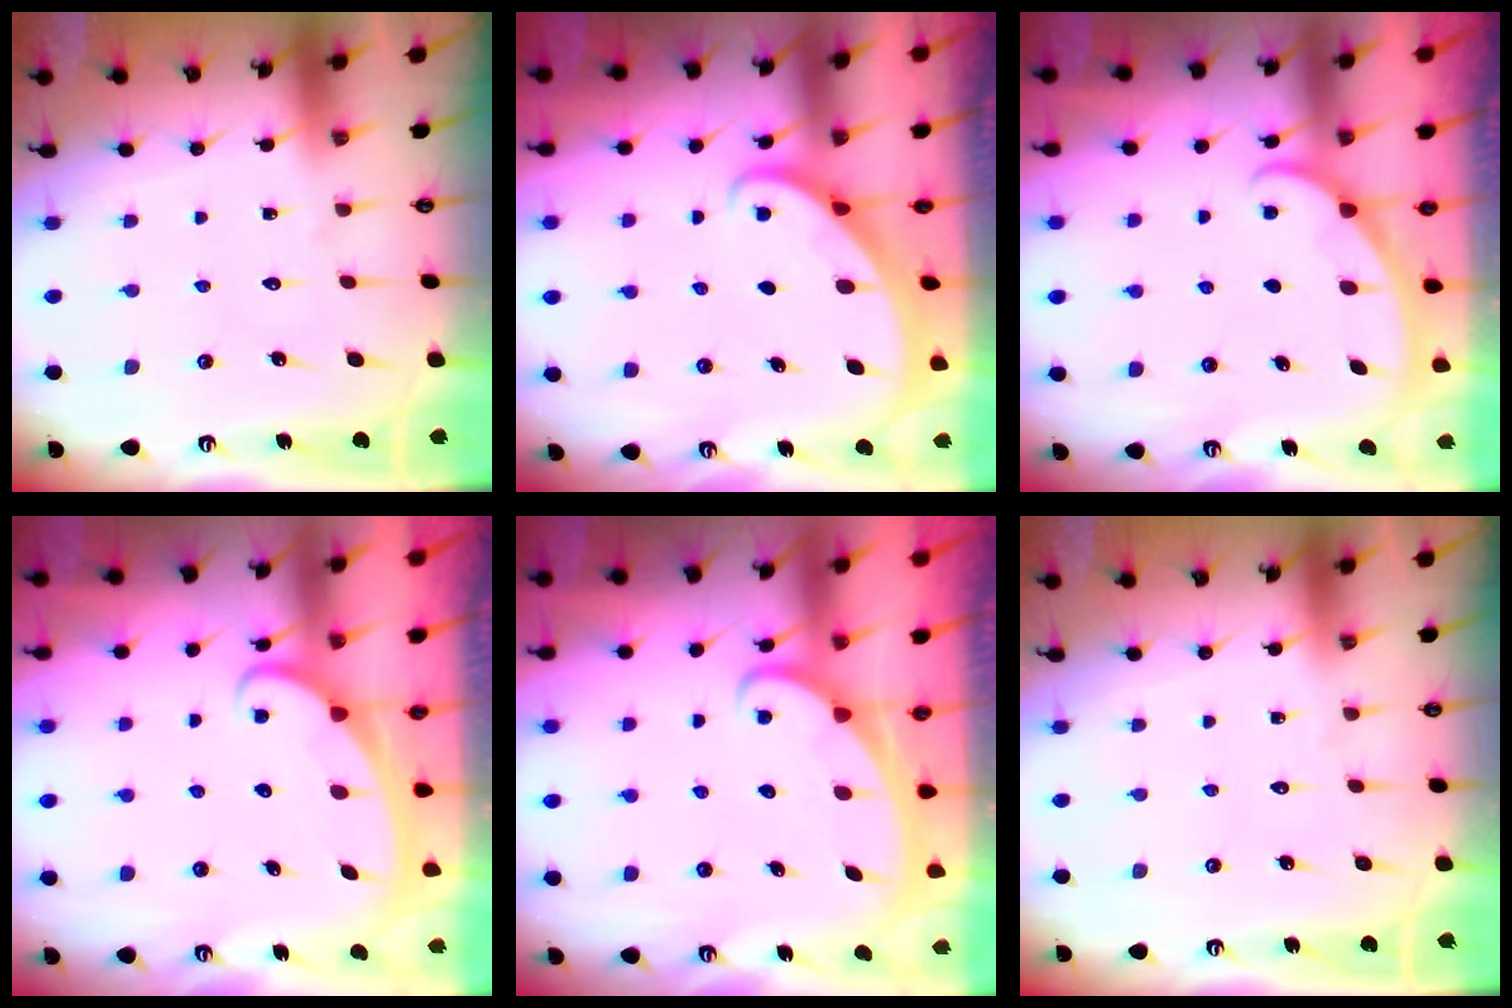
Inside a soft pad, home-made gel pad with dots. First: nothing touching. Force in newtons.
{"total": 1.8, "press": 1.8, "slide": 0.0}
{"total": 1.9, "press": 1.9, "slide": 0.1}
{"total": 2.4, "press": 2.4, "slide": 0.4}
{"total": 1.9, "press": 1.9, "slide": 0.1}
{"total": 0.0}